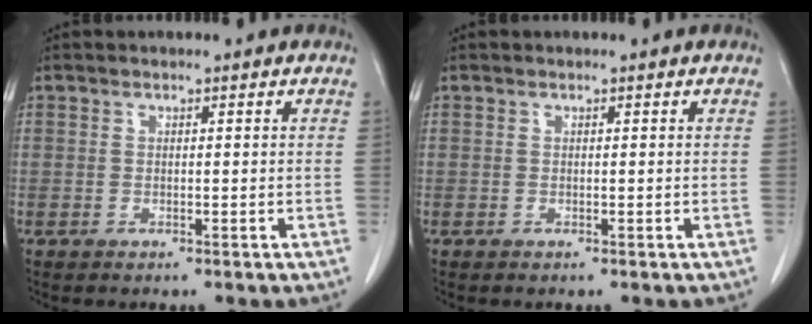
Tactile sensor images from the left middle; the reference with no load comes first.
{"total": 0.0}